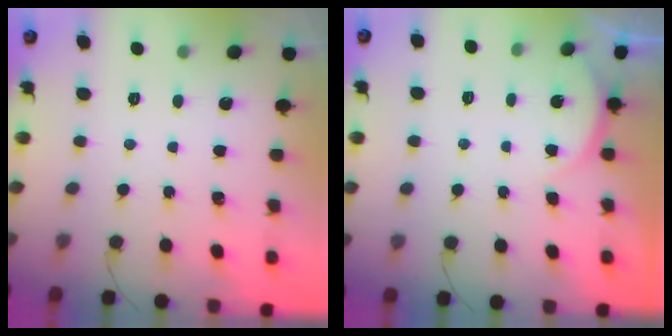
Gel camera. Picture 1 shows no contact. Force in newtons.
{"total": 2.8, "press": 2.1, "slide": 1.7}